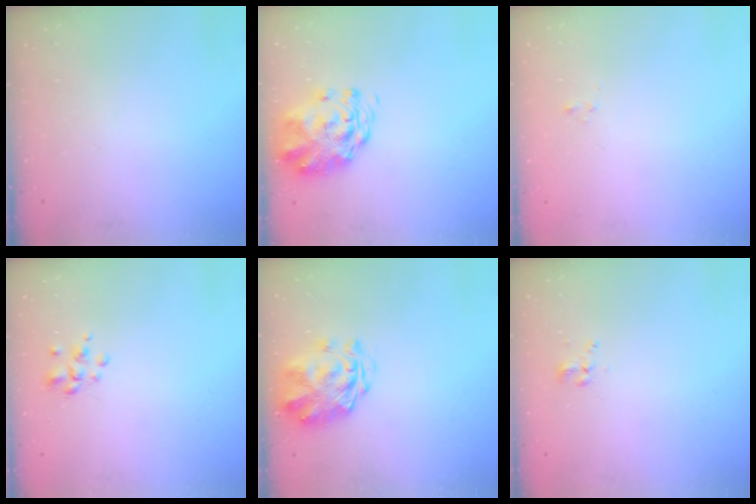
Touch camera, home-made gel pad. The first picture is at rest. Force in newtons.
{"total": 3.0, "press": 2.8, "slide": 1.2}
{"total": 0.5, "press": 0.4, "slide": 0.4}
{"total": 2.7, "press": 2.5, "slide": 0.9}
{"total": 3.2, "press": 2.8, "slide": 1.5}
{"total": 2.1, "press": 1.8, "slide": 1.1}